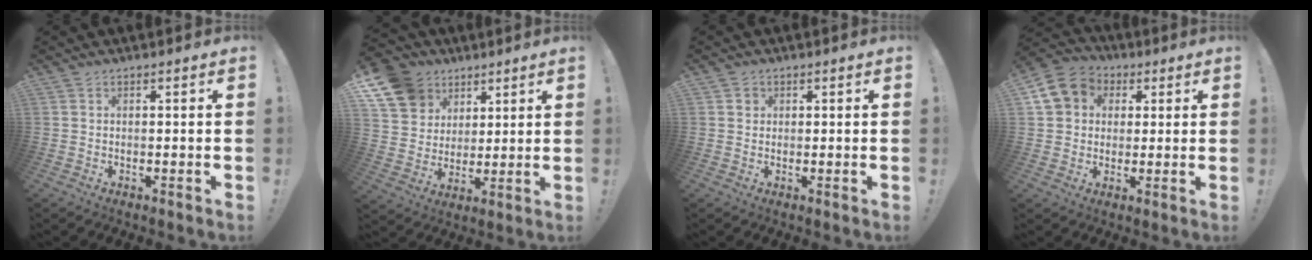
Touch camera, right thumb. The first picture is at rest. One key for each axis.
{"total": 14.3, "fx": 7.5, "fy": 11.3, "fz": 4.8, "tx": -0.080, "ty": -0.040, "tz": 0.158}
{"total": 1.7, "fx": 0.6, "fy": 1.6, "fz": 0.3, "tx": 0.000, "ty": 0.001, "tz": 0.009}
{"total": 10.8, "fx": 2.9, "fy": 9.5, "fz": 4.3, "tx": -0.063, "ty": -0.003, "tz": 0.060}